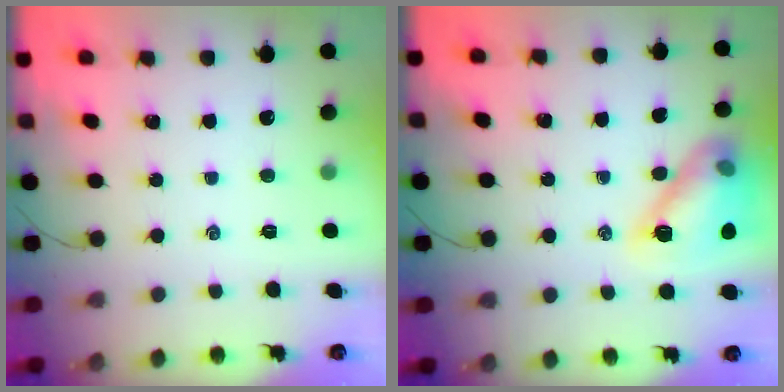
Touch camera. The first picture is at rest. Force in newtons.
{"total": 13.9, "press": 13.9, "slide": 0.9}